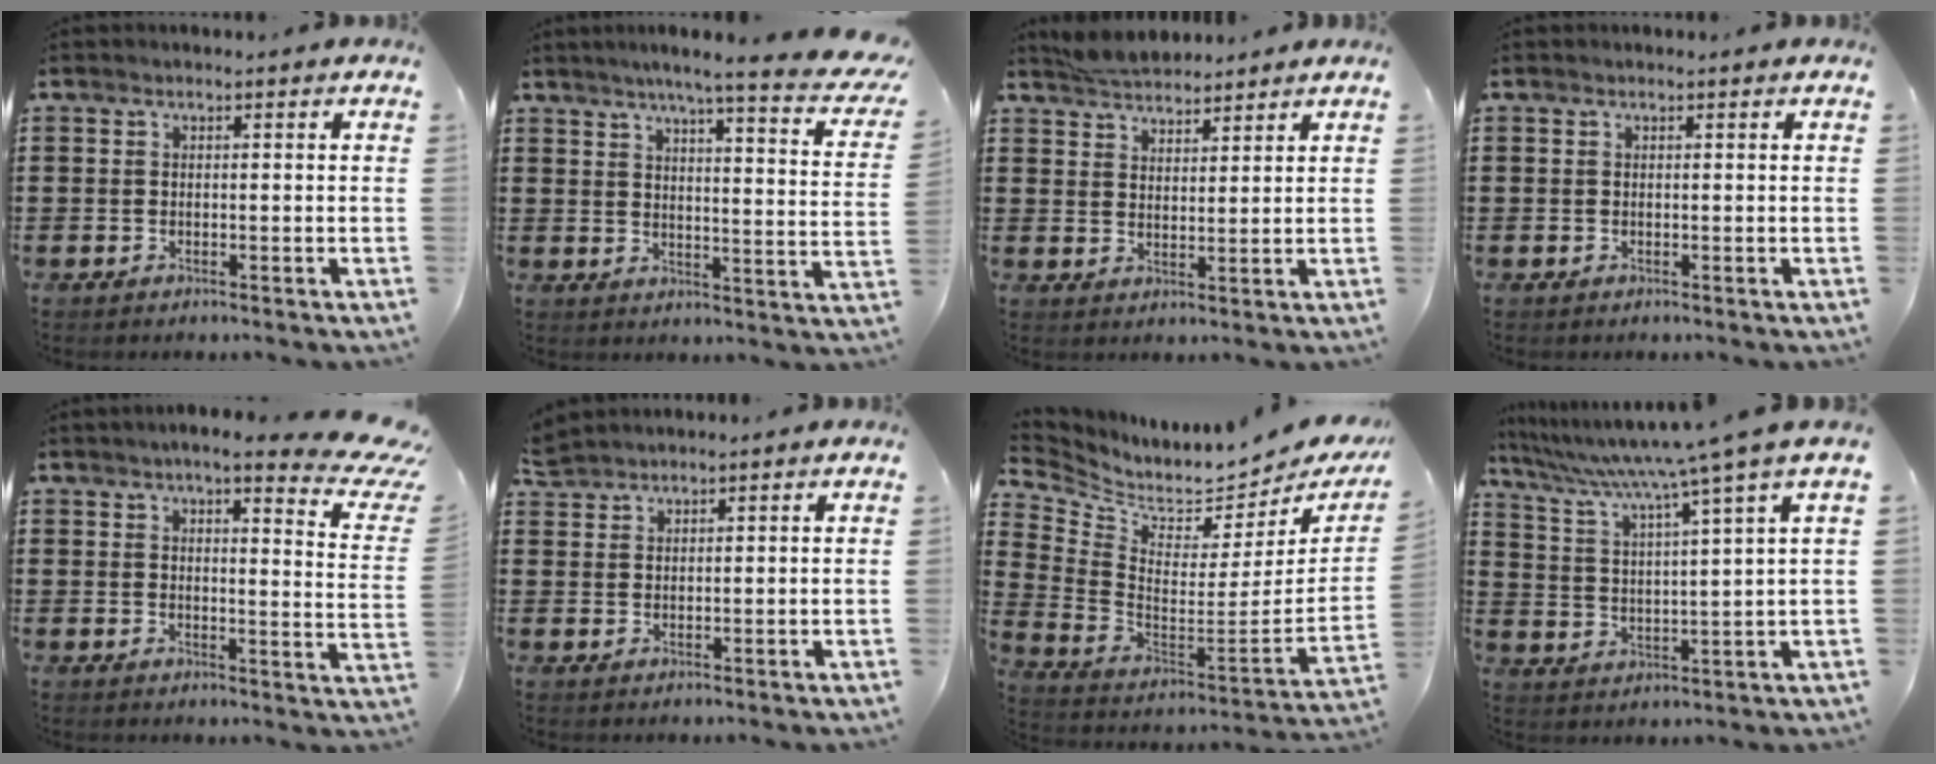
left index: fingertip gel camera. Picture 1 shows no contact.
{"total": 6.2, "force": [4.9, -0.5, 3.8], "torque": [-0.077, -0.037, 0.074]}
{"total": 4.1, "force": [4.0, 0.9, 0.3], "torque": [-0.020, -0.007, 0.078]}
{"total": 0.0}
{"total": 6.9, "force": [5.4, 1.1, 4.2], "torque": [-0.077, -0.027, 0.088]}
{"total": 2.2, "force": [2.2, 0.2, 0.0], "torque": [-0.007, -0.001, 0.046]}
{"total": 4.7, "force": [3.5, 2.1, 2.3], "torque": [-0.071, -0.048, 0.054]}
{"total": 7.2, "force": [5.6, -1.7, 4.2], "torque": [-0.106, -0.046, 0.084]}